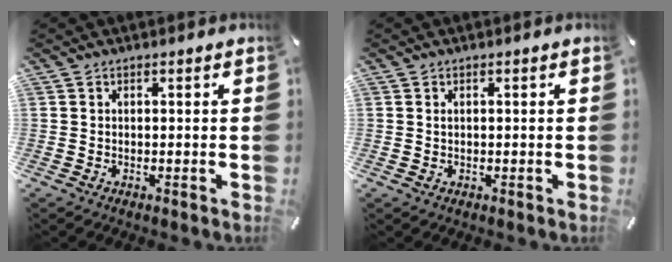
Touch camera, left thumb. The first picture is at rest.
{"total": 0.7, "force": [0.1, 0.5, 0.4], "torque": [-0.009, 0.002, 0.002]}